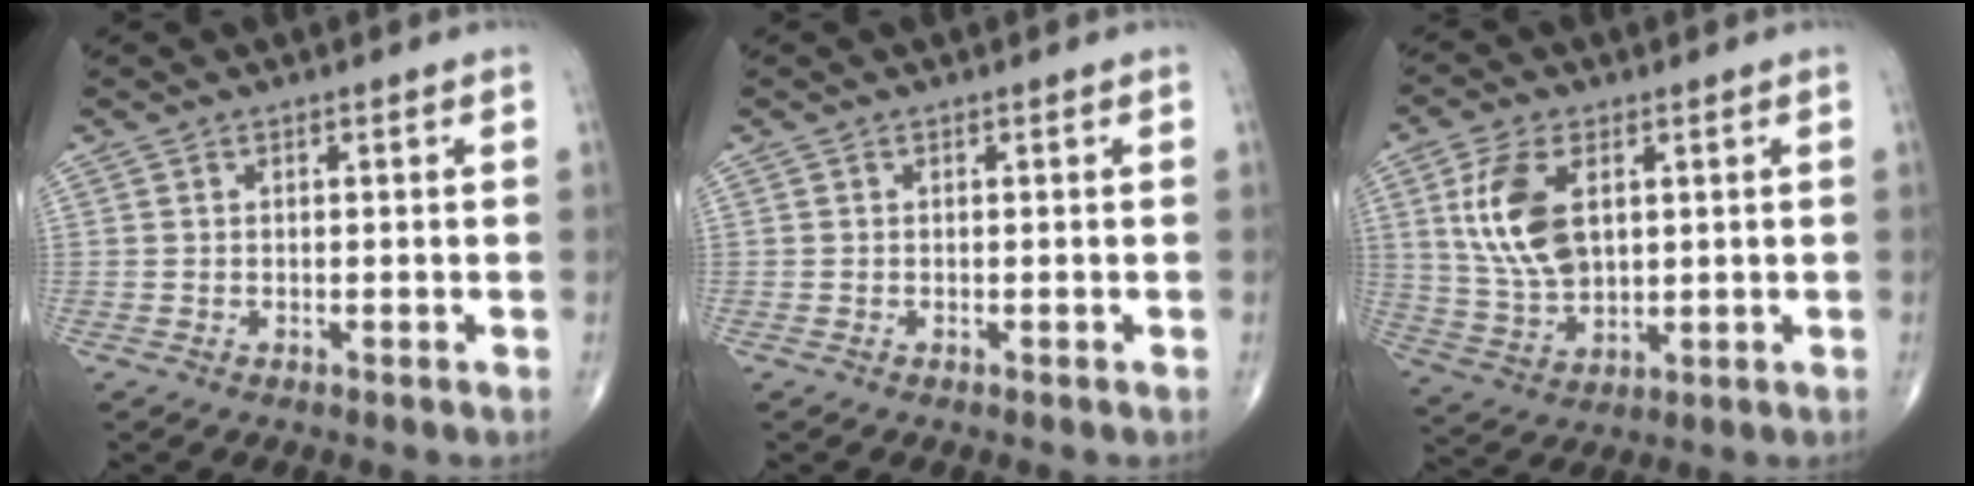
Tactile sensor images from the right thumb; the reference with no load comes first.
{"total": 0.0}
{"total": 12.3, "force": [3.2, 7.0, 9.6], "torque": [-0.188, -0.011, 0.070]}